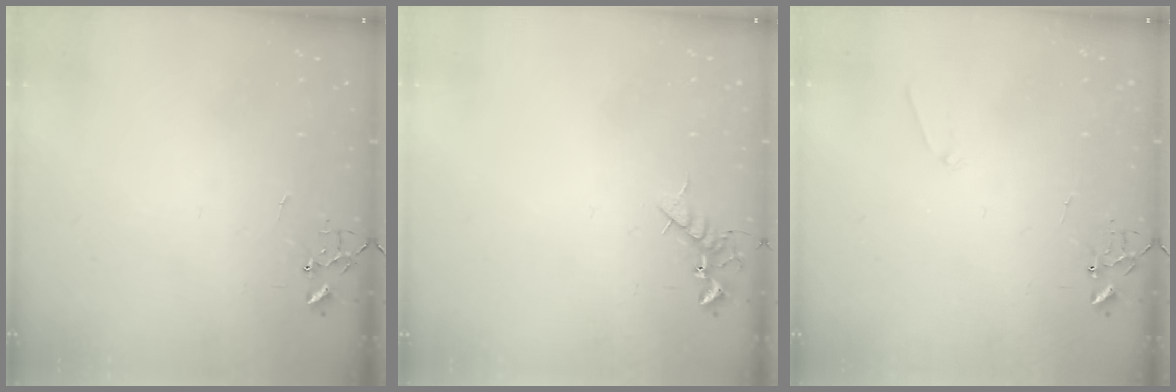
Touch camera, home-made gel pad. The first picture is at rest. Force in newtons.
{"total": 7.0, "press": 6.9, "slide": 1.1}
{"total": 5.9, "press": 5.9, "slide": 0.4}